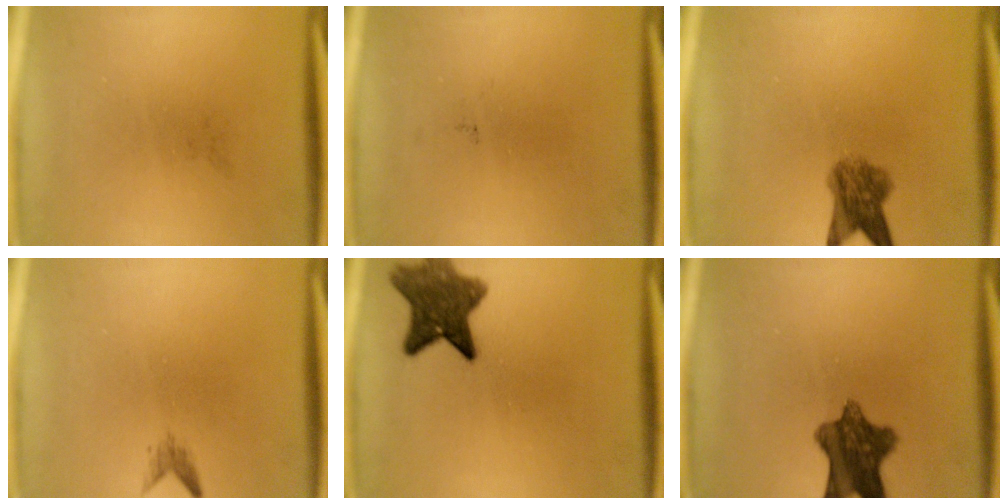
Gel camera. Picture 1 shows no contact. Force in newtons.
{"total": 0.0}
{"total": 5.2}
{"total": 1.1}
{"total": 8.3}
{"total": 9.3}